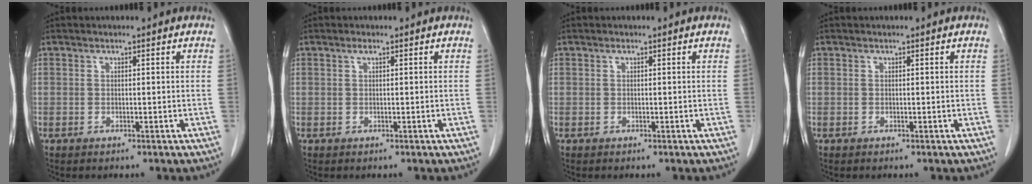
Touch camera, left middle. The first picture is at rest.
{"total": 0.6, "force": [0.3, 0.1, 0.5], "torque": [-0.010, 0.002, 0.005]}
{"total": 0.0}
{"total": 0.0}